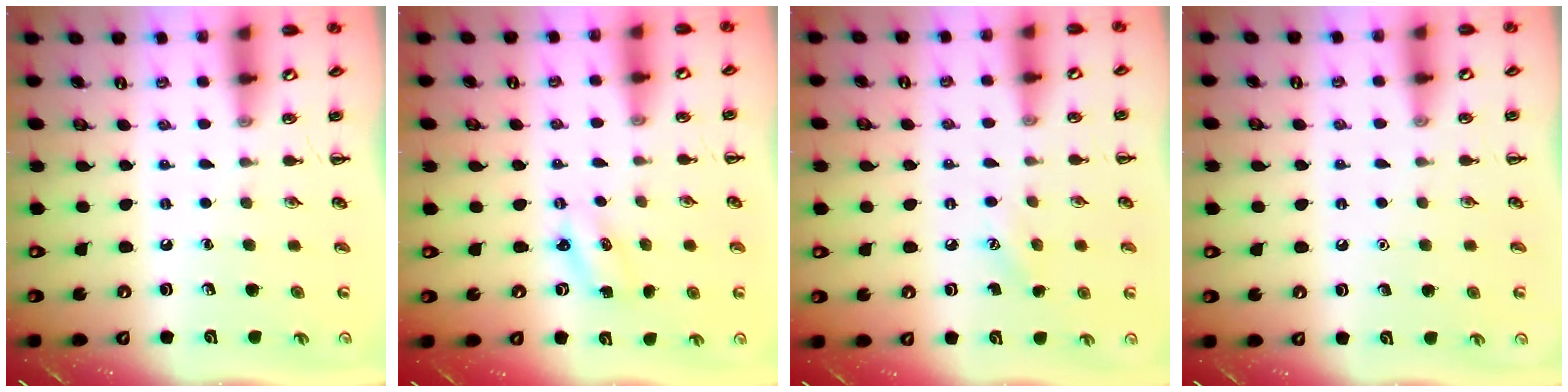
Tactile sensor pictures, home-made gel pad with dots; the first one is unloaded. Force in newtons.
{"total": 1.4, "press": 1.3, "slide": 0.3}
{"total": 5.4, "press": 5.2, "slide": 1.3}
{"total": 1.5, "press": 1.5, "slide": 0.1}